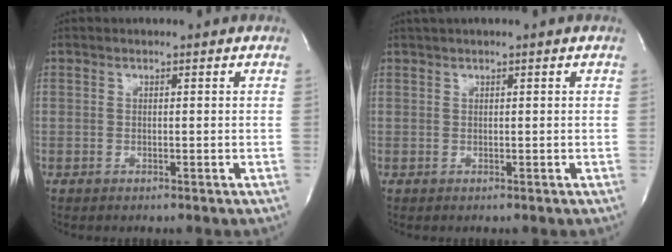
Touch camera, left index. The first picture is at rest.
{"total": 0.7, "force": [0.3, -0.2, 0.6], "torque": [-0.015, 0.011, 0.011]}